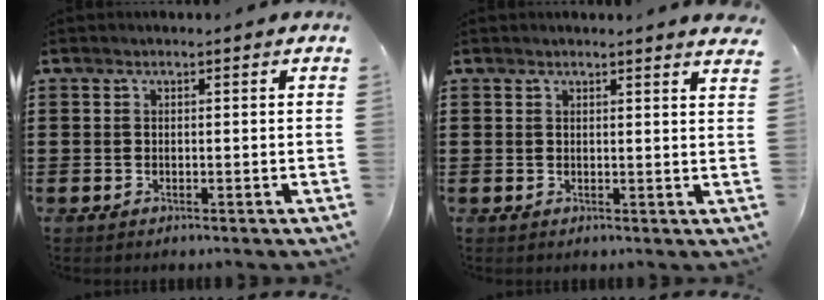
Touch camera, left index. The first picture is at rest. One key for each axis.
{"total": 1.6, "fx": 1.5, "fy": -0.2, "fz": 0.6, "tx": -0.014, "ty": -0.001, "tz": 0.028}